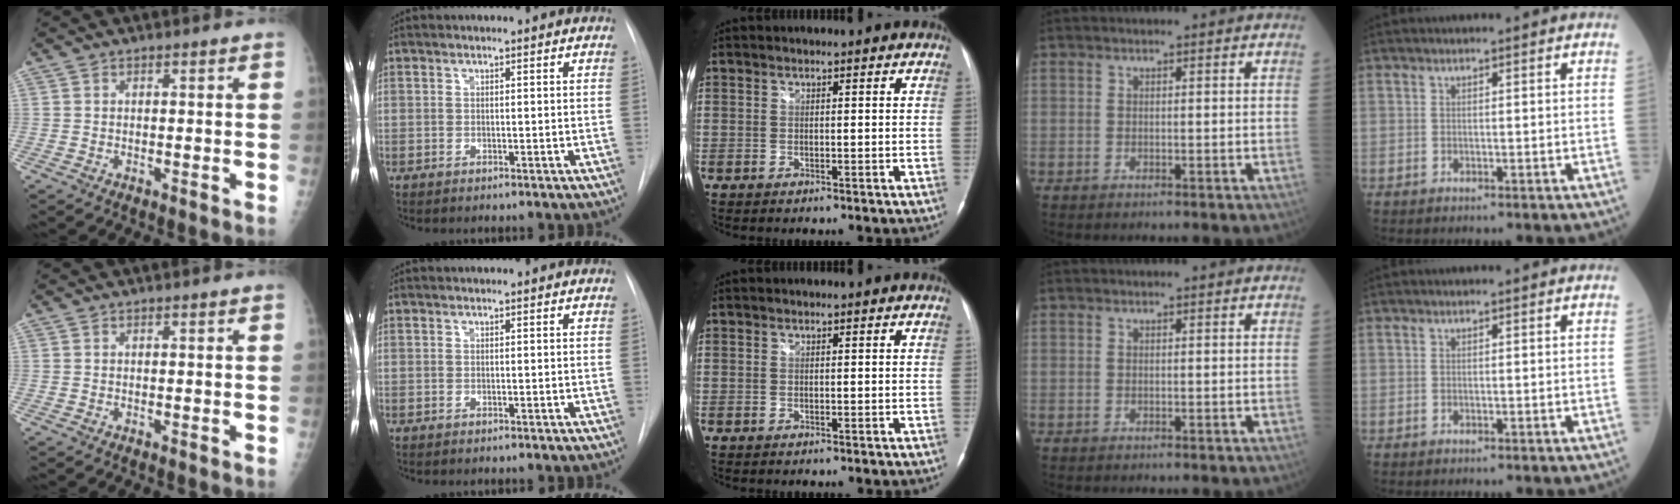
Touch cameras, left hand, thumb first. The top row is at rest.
{}